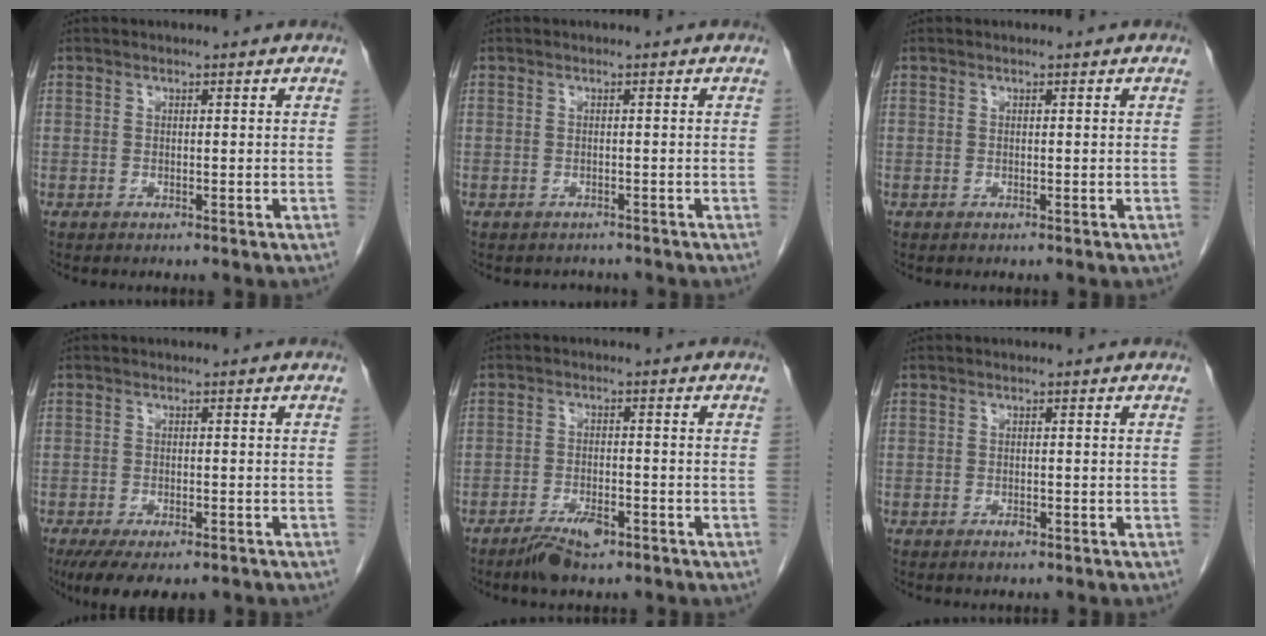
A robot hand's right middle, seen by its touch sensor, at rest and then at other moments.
{"total": 1.8, "force": [-1.6, 0.8, -0.1], "torque": [-0.001, 0.000, -0.025]}
{"total": 0.0}
{"total": 8.8, "force": [-6.3, 3.3, 5.2], "torque": [-0.075, -0.011, -0.094]}
{"total": 4.7, "force": [-3.2, 1.6, 3.0], "torque": [-0.058, -0.001, -0.052]}
{"total": 0.9, "force": [-0.6, 0.4, 0.6], "torque": [-0.010, 0.000, -0.007]}